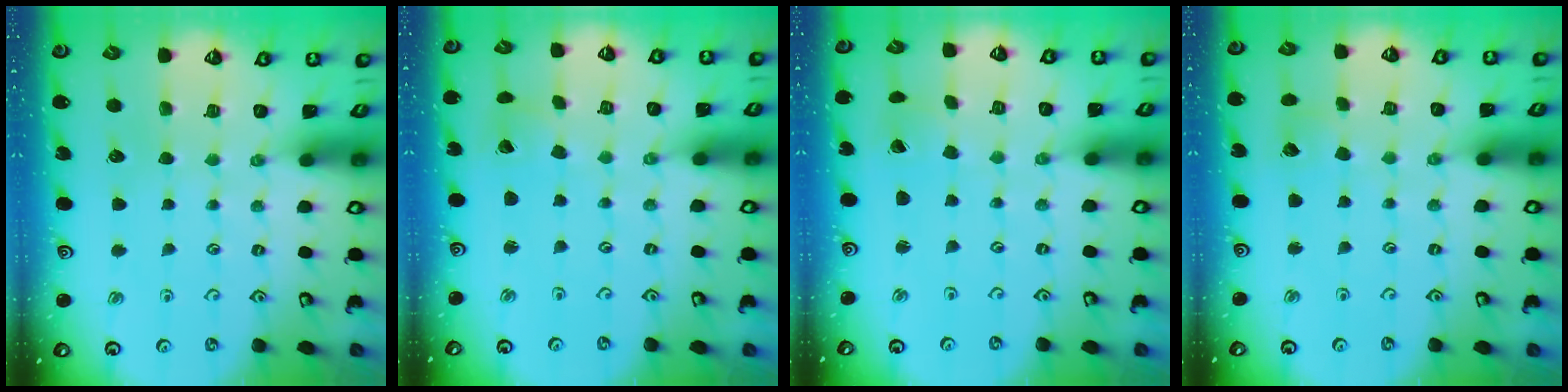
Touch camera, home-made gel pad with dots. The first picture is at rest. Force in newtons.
{"total": 2.0, "press": 2.0, "slide": 0.3}
{"total": 0.6, "press": 0.6, "slide": 0.1}
{"total": 4.7, "press": 4.7, "slide": 0.5}